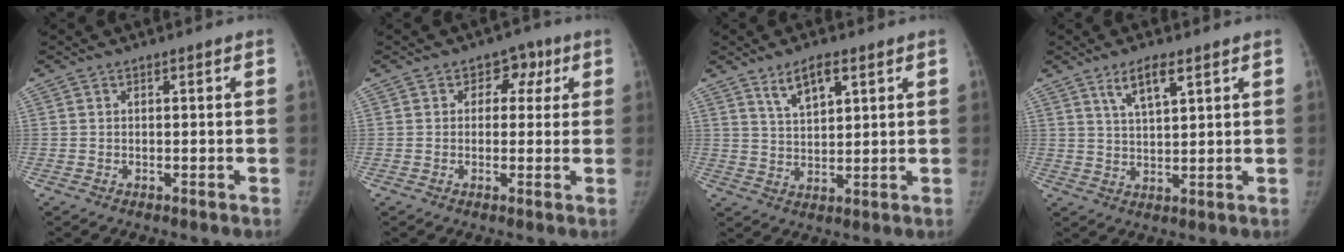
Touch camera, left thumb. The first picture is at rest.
{"total": 4.7, "force": [1.4, 3.9, 2.2], "torque": [0.010, 0.004, 0.010]}
{"total": 6.2, "force": [3.7, 2.5, 4.3], "torque": [-0.068, -0.020, 0.069]}
{"total": 5.7, "force": [3.4, 1.8, 4.3], "torque": [-0.074, -0.017, 0.064]}